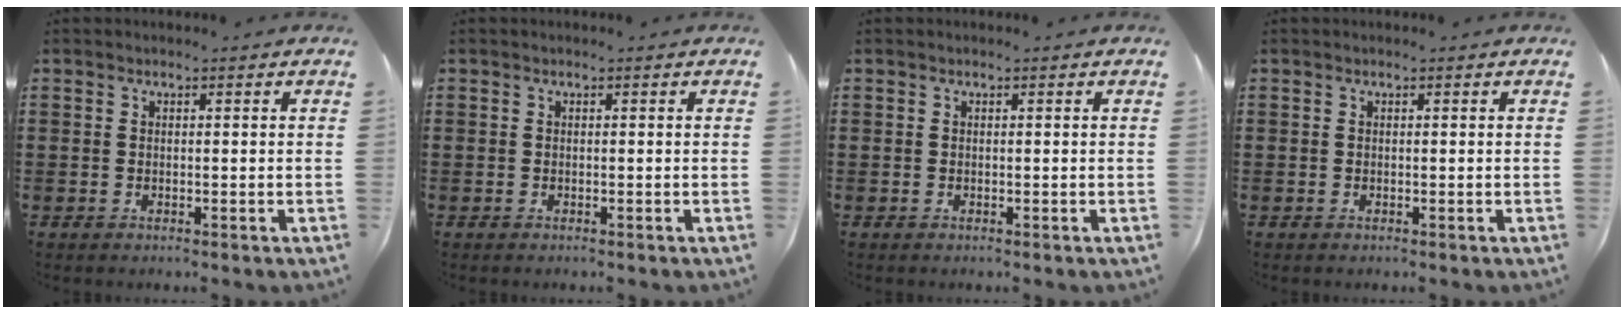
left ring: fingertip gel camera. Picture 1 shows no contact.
{"total": 0.0}
{"total": 0.0}
{"total": 0.0}